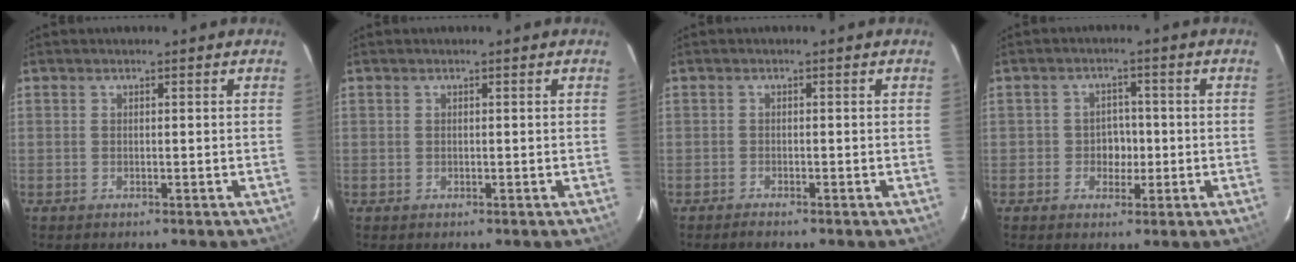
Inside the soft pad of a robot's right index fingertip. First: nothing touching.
{"total": 0.0}
{"total": 1.4, "force": [-1.3, 0.2, 0.5], "torque": [-0.017, -0.003, -0.026]}
{"total": 3.6, "force": [-0.9, 3.2, 1.2], "torque": [-0.019, 0.014, -0.012]}